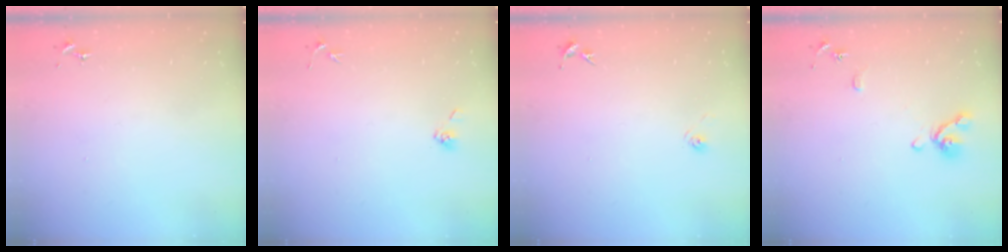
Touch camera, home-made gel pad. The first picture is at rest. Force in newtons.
{"total": 4.2, "press": 3.9, "slide": 1.6}
{"total": 3.2, "press": 2.7, "slide": 1.7}
{"total": 9.9, "press": 9.8, "slide": 1.3}